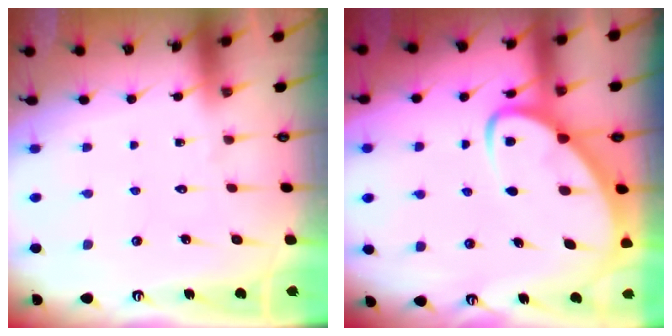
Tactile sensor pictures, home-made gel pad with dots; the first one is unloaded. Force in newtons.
{"total": 5.8, "press": 5.8, "slide": 0.6}